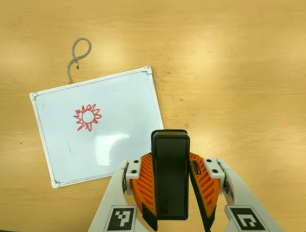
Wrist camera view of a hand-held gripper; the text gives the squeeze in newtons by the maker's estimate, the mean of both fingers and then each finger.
{"total": 6.9, "left": 5.6, "right": 8.2}